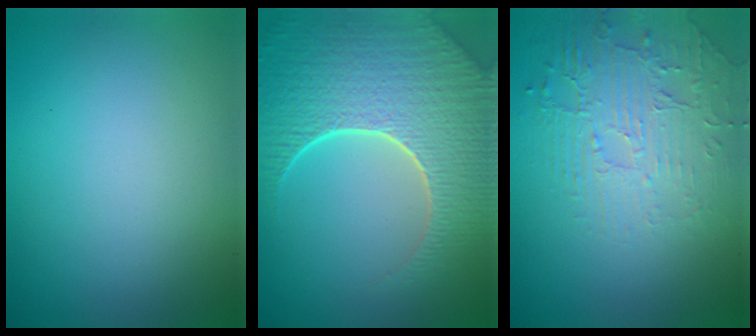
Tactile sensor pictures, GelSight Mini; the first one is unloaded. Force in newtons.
{"total": 9.1, "press": 6.5, "slide": 6.3}
{"total": 2.6, "press": 2.1, "slide": 1.5}